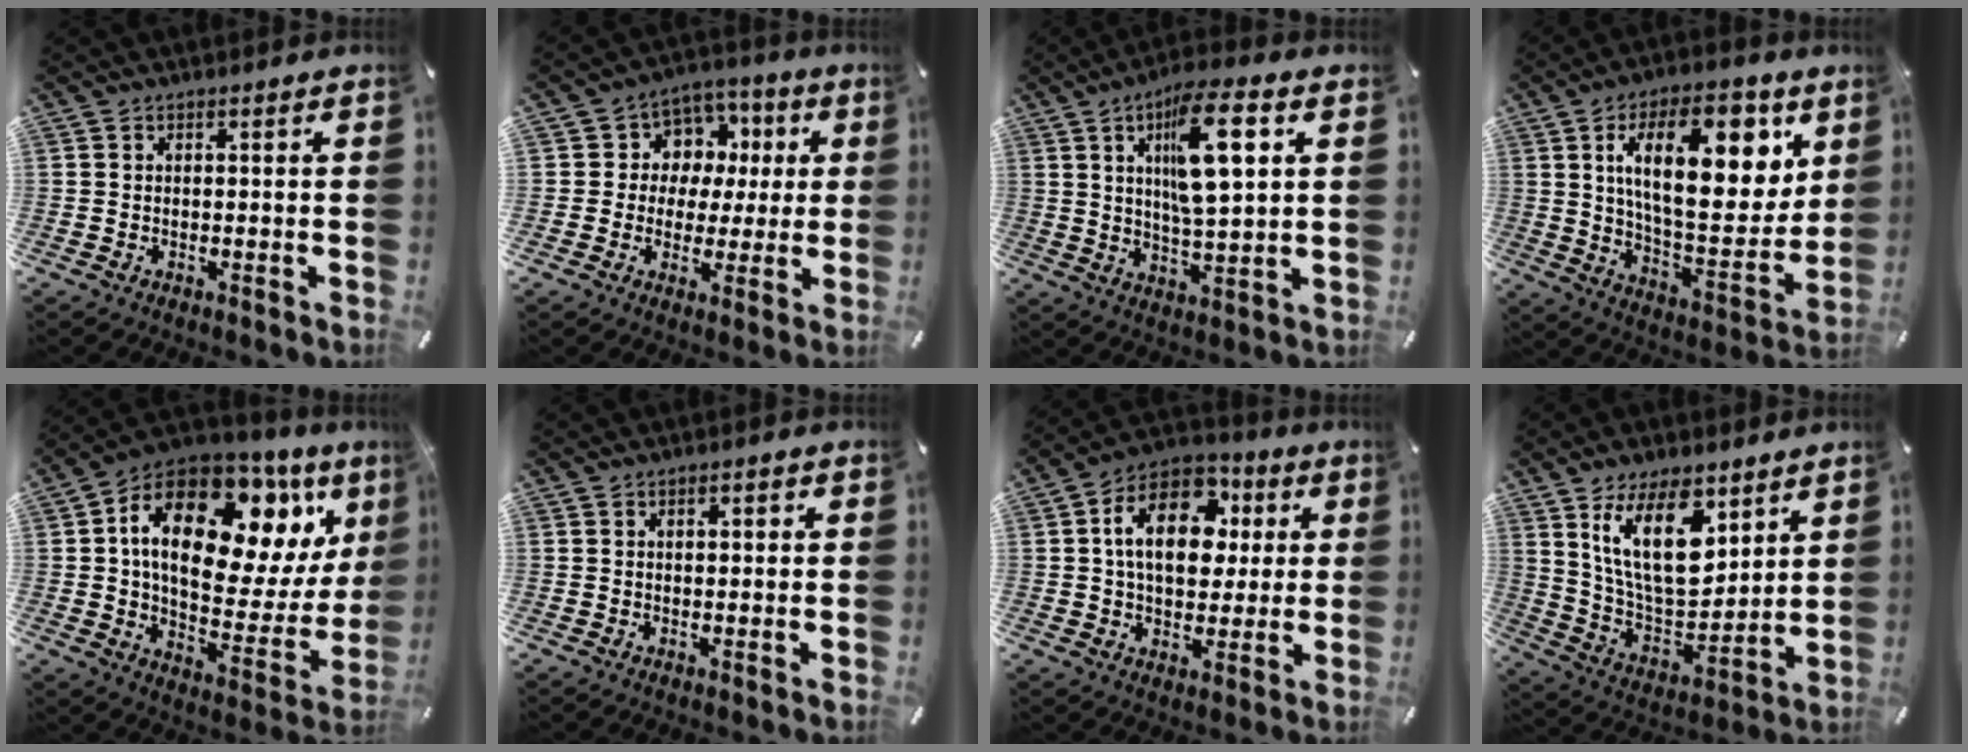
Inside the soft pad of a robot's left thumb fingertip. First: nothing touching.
{"total": 8.7, "force": [1.0, 8.5, 1.6], "torque": [-0.027, -0.007, 0.020]}
{"total": 14.6, "force": [5.4, 4.4, 12.8], "torque": [-0.215, -0.009, 0.083]}
{"total": 22.8, "force": [8.8, 10.6, 18.2], "torque": [-0.274, -0.028, 0.135]}
{"total": 22.8, "force": [9.8, 12.4, 16.4], "torque": [-0.243, -0.055, 0.165]}
{"total": 1.7, "force": [0.4, 0.9, 1.4], "torque": [-0.028, 0.007, 0.005]}
{"total": 16.8, "force": [3.7, 11.6, 11.6], "torque": [-0.196, 0.002, 0.066]}
{"total": 19.8, "force": [10.2, 10.0, 13.7], "torque": [-0.270, -0.054, 0.171]}